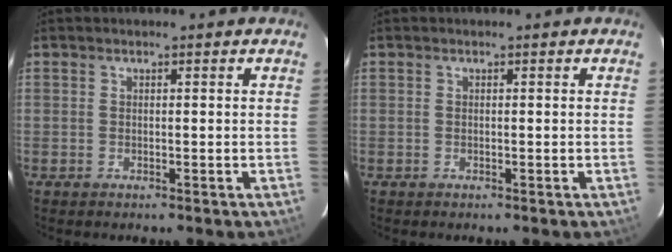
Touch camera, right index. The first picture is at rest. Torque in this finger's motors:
{"motor_torque": [0.06, 0.02, 0.02, 0.01]}